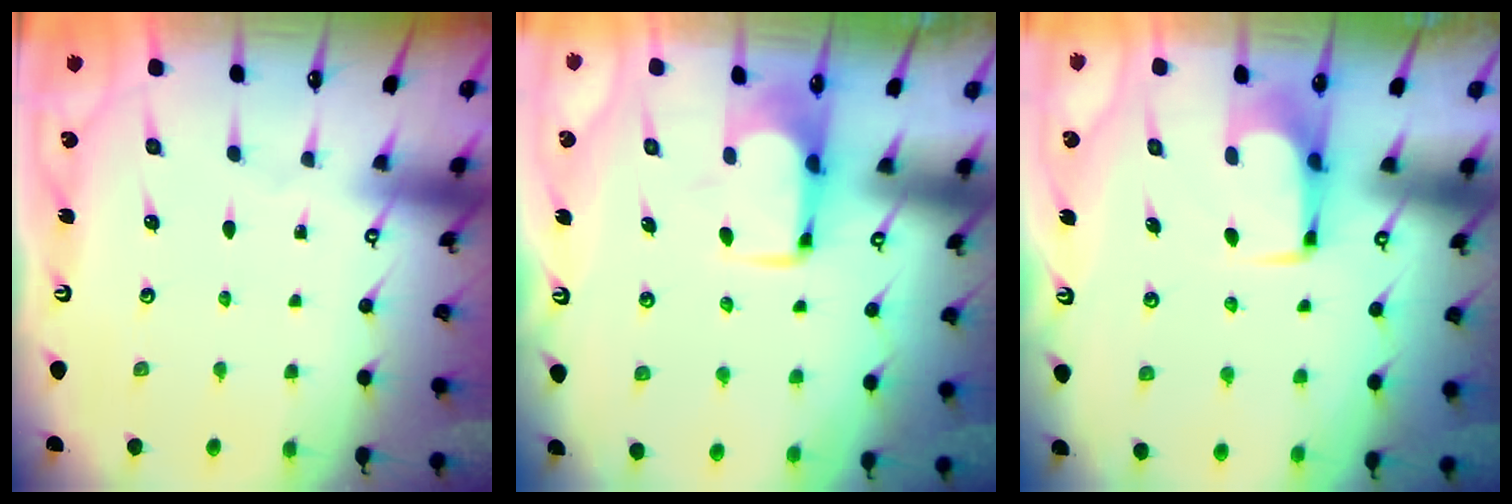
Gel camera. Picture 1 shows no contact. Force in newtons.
{"total": 1.6, "press": 1.5, "slide": 0.4}
{"total": 1.8, "press": 1.6, "slide": 0.6}